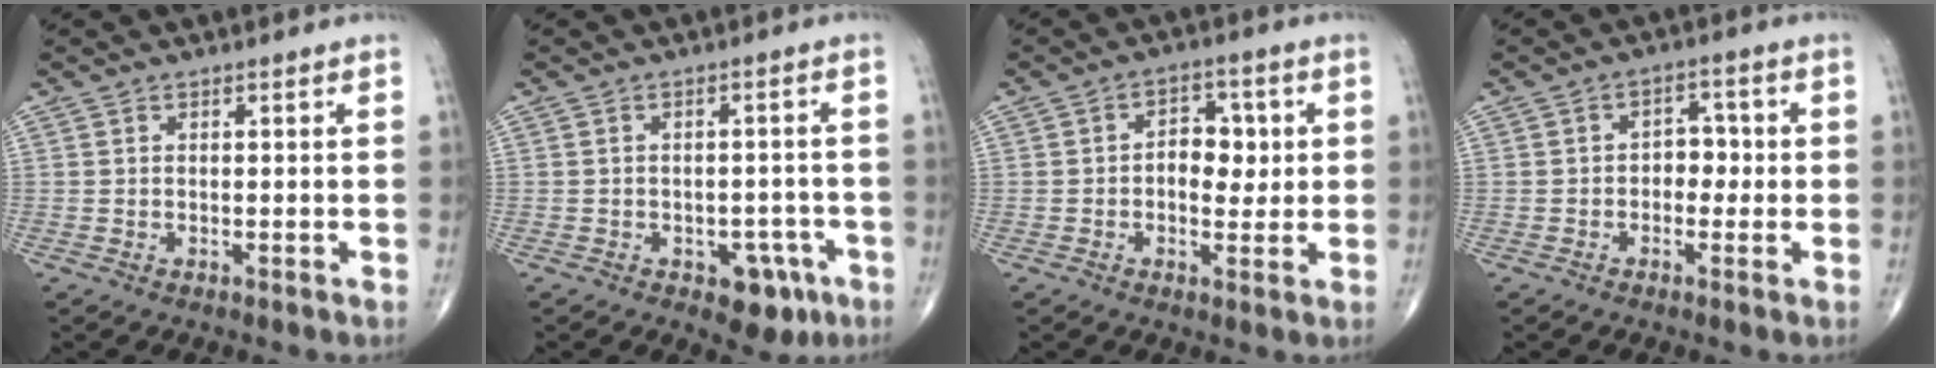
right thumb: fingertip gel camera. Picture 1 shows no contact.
{"total": 6.7, "force": [-3.3, 4.0, 4.1], "torque": [-0.022, 0.018, -0.038]}
{"total": 6.9, "force": [0.5, 4.6, 5.1], "torque": [-0.034, 0.007, 0.003]}
{"total": 4.3, "force": [-0.4, 3.2, 2.9], "torque": [-0.010, 0.016, -0.015]}